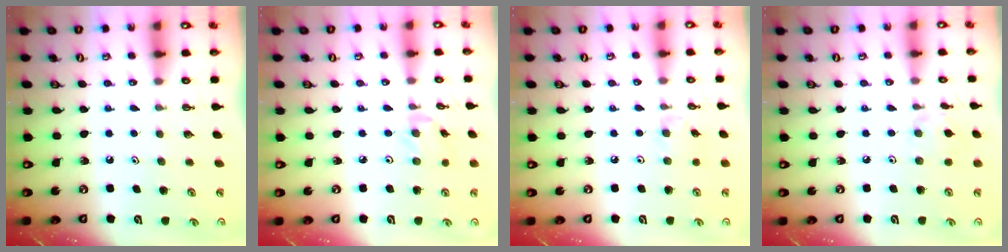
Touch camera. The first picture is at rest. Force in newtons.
{"total": 3.0, "press": 2.9, "slide": 0.4}
{"total": 3.0, "press": 3.0, "slide": 0.5}
{"total": 2.0, "press": 2.0, "slide": 0.4}